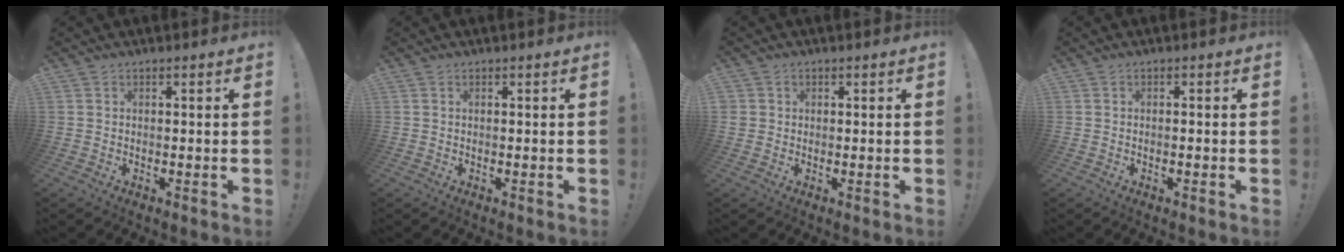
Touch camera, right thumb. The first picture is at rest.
{"total": 0.0}
{"total": 1.8, "force": [0.6, 1.6, 0.4], "torque": [-0.013, 0.002, 0.013]}
{"total": 0.8, "force": [-0.6, -0.1, 0.5], "torque": [-0.015, 0.001, -0.009]}